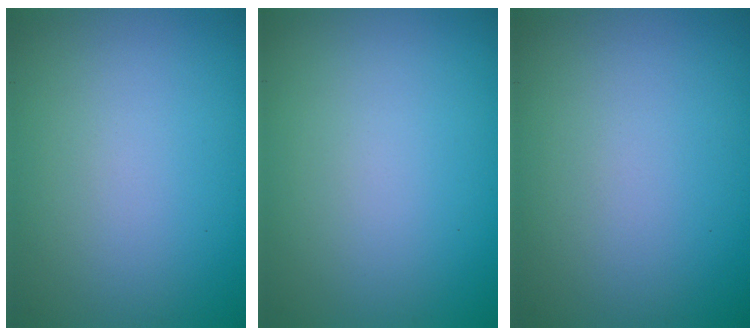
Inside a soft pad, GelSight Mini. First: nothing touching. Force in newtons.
{"total": 0.0}
{"total": 0.0}